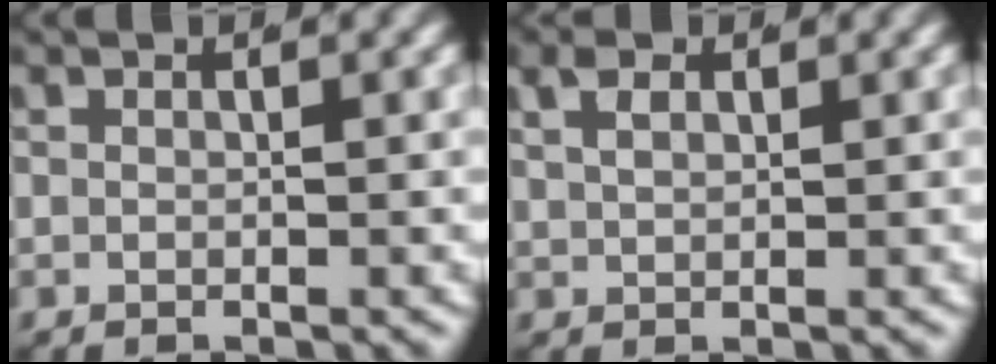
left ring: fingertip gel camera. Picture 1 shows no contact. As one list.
[{"total": 1.8, "force": [1.1, 0.8, 1.1], "torque": [-0.018, -0.003, 0.026]}]